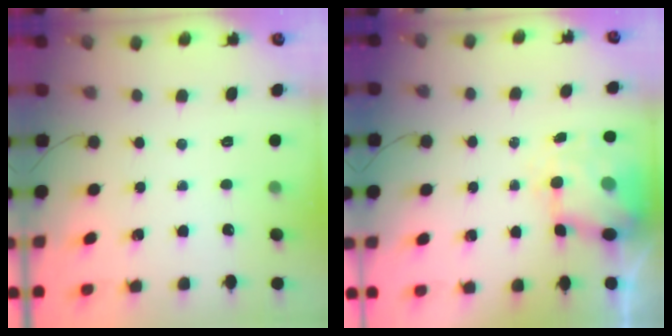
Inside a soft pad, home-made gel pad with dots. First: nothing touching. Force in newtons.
{"total": 5.4, "press": 5.2, "slide": 1.4}